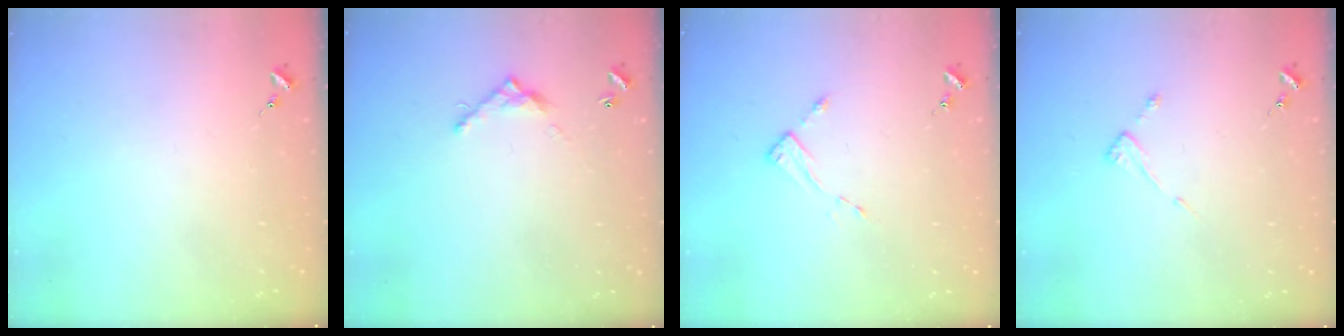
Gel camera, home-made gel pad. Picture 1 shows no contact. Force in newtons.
{"total": 6.5, "press": 6.5, "slide": 0.3}
{"total": 2.8, "press": 2.7, "slide": 0.3}
{"total": 3.9, "press": 3.9, "slide": 0.3}